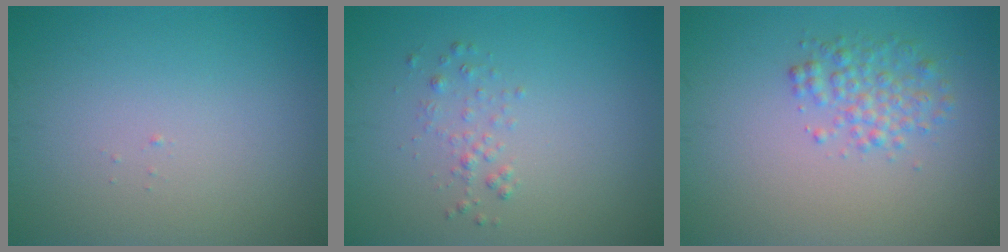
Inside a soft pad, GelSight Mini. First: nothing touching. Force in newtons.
{"total": 1.0, "press": 1.0, "slide": 0.1}
{"total": 2.4, "press": 2.4, "slide": 0.1}